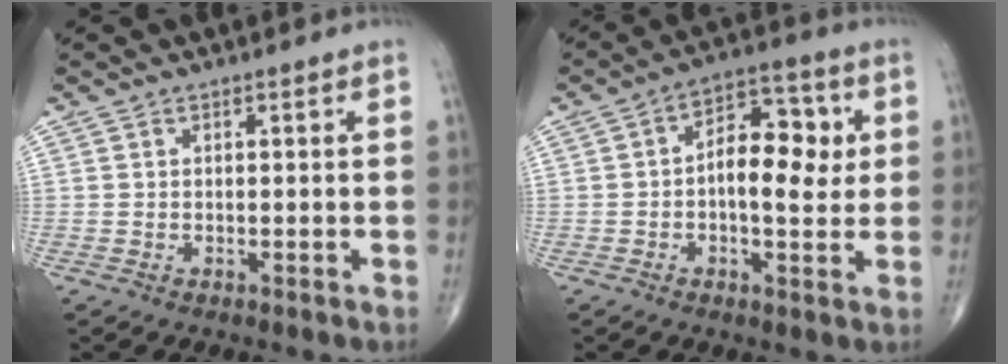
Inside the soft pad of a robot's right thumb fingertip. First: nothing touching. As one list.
[{"total": 11.1, "force": [0.6, 5.8, 9.4], "torque": [-0.118, 0.019, 0.003]}]